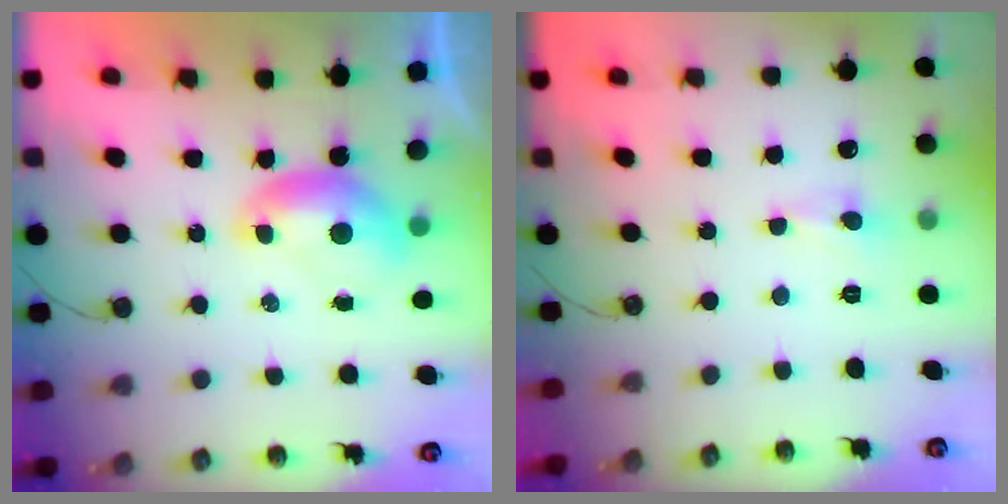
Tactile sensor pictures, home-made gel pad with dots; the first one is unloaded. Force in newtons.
{"total": 0.6, "press": 0.5, "slide": 0.3}